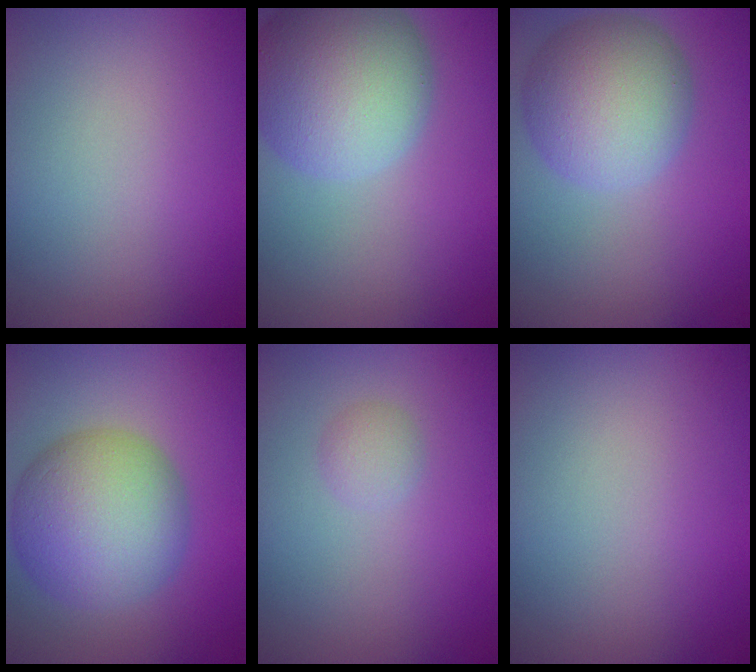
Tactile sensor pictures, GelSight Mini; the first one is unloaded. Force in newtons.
{"total": 9.9, "press": 9.9, "slide": 0.4}
{"total": 7.3, "press": 7.3, "slide": 0.3}
{"total": 8.7, "press": 8.7, "slide": 0.2}
{"total": 1.2, "press": 1.2, "slide": 0.0}
{"total": 0.0}